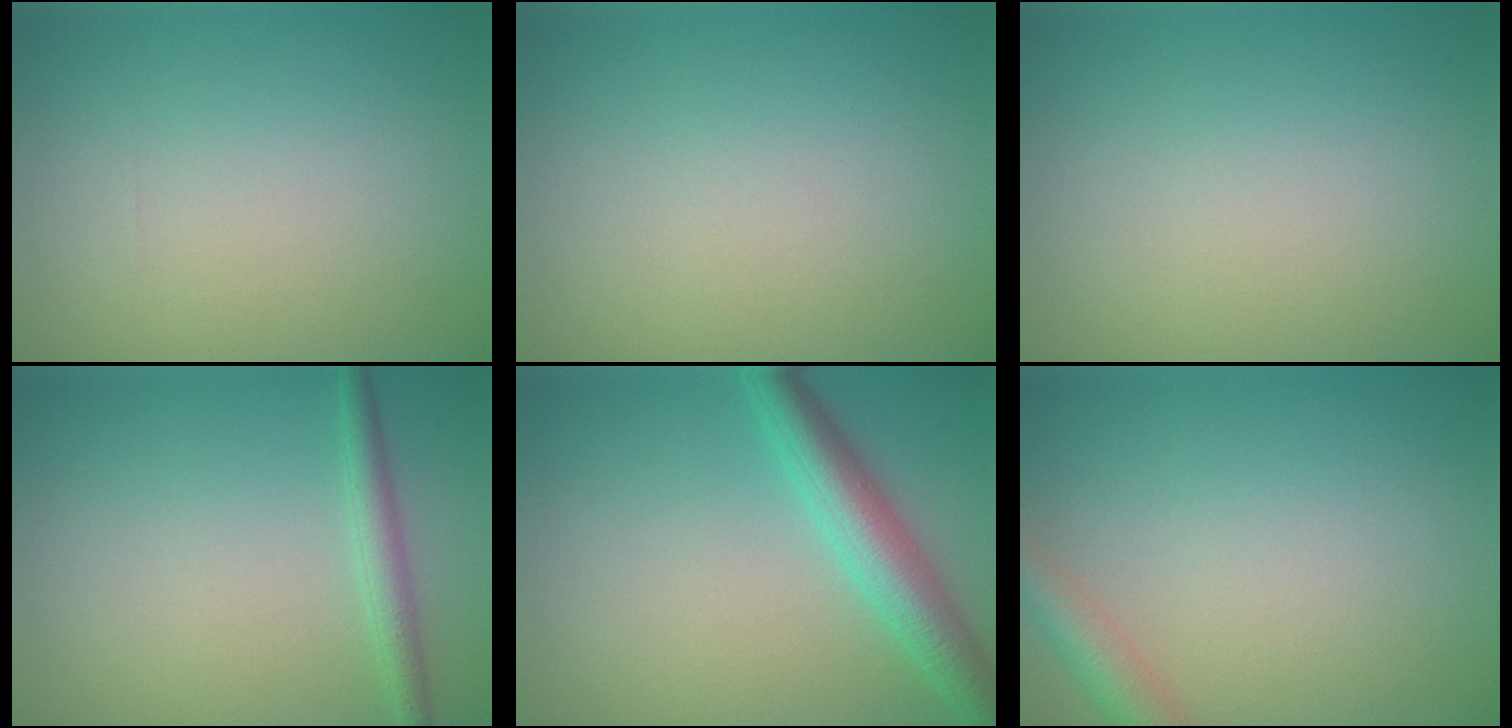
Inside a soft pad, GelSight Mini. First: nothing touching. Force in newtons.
{"total": 0.0}
{"total": 0.0}
{"total": 2.1, "press": 2.1, "slide": 0.0}
{"total": 5.0, "press": 5.0, "slide": 0.2}
{"total": 2.9, "press": 2.9, "slide": 0.2}